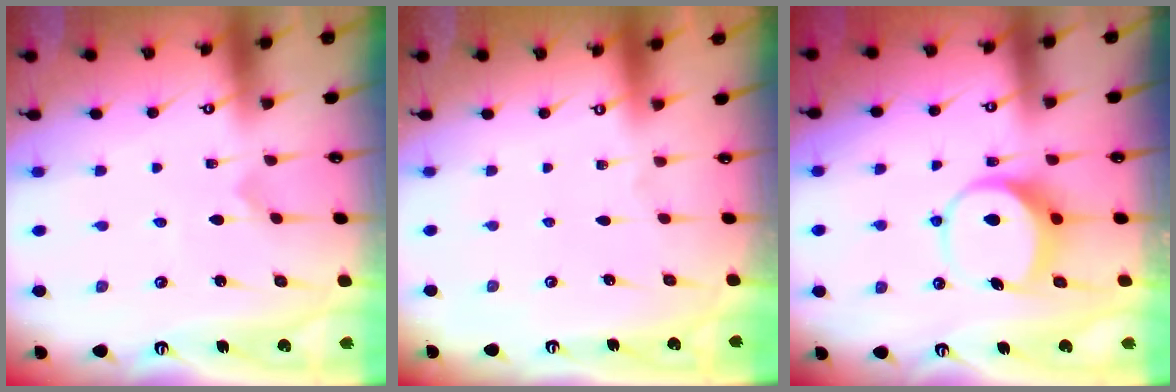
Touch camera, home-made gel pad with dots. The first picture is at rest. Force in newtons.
{"total": 0.0}
{"total": 8.3, "press": 8.3, "slide": 0.7}